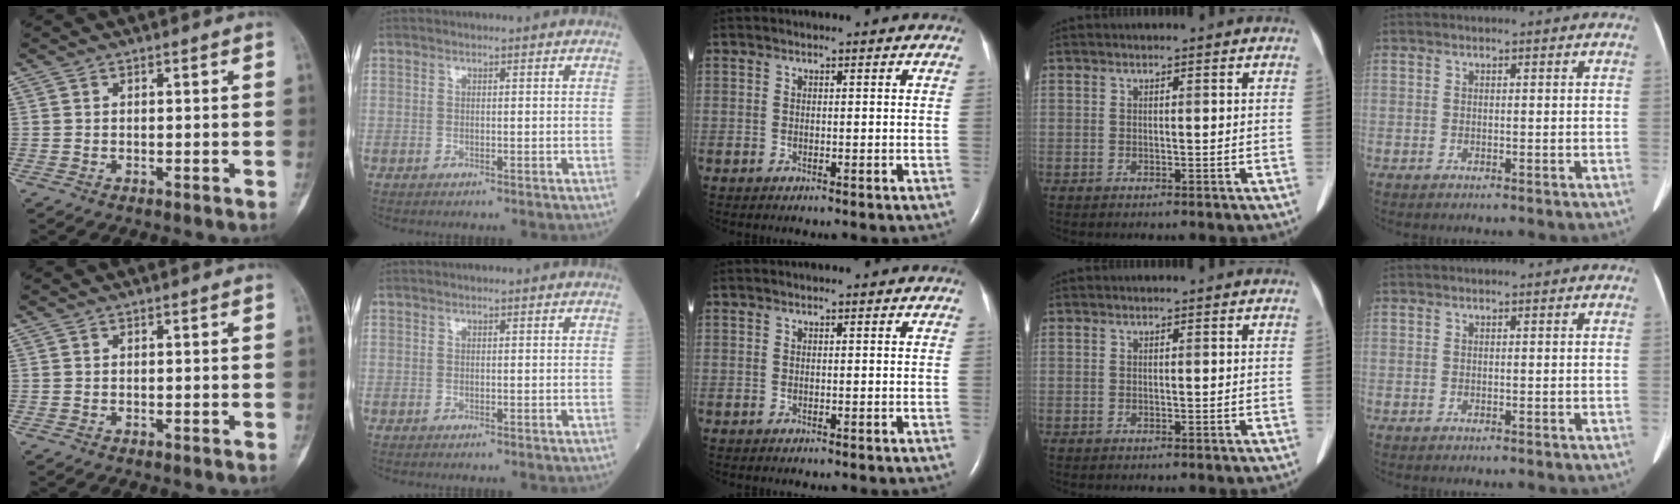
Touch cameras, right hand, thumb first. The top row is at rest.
{}